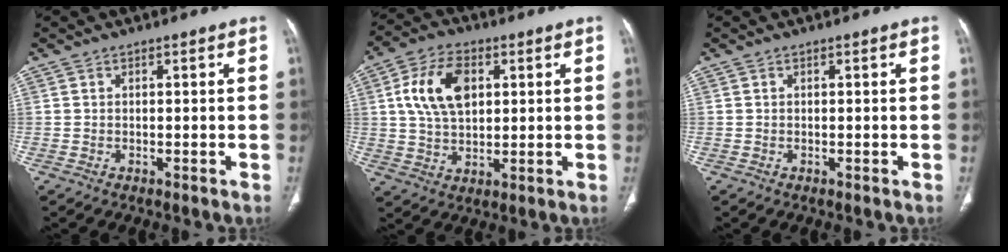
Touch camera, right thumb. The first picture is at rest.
{"total": 11.9, "force": [3.0, 7.4, 8.8], "torque": [-0.153, 0.001, 0.054]}
{"total": 0.0}